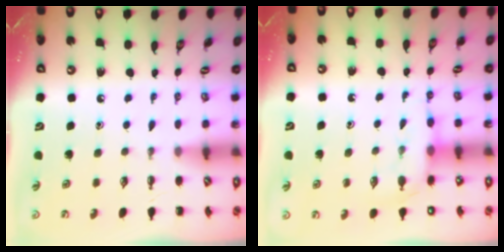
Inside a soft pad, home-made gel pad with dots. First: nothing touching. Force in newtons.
{"total": 8.0, "press": 7.9, "slide": 1.4}